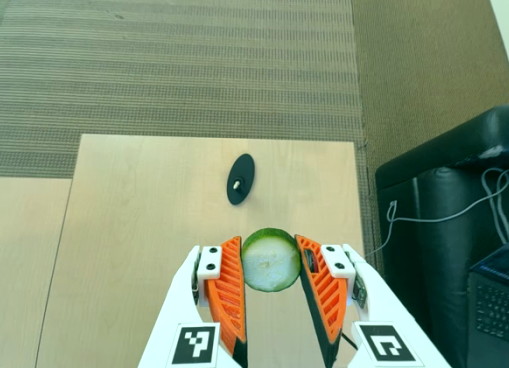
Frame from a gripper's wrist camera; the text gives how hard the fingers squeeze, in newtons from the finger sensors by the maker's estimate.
{"total": 11.5, "left": 11.5, "right": 11.5}